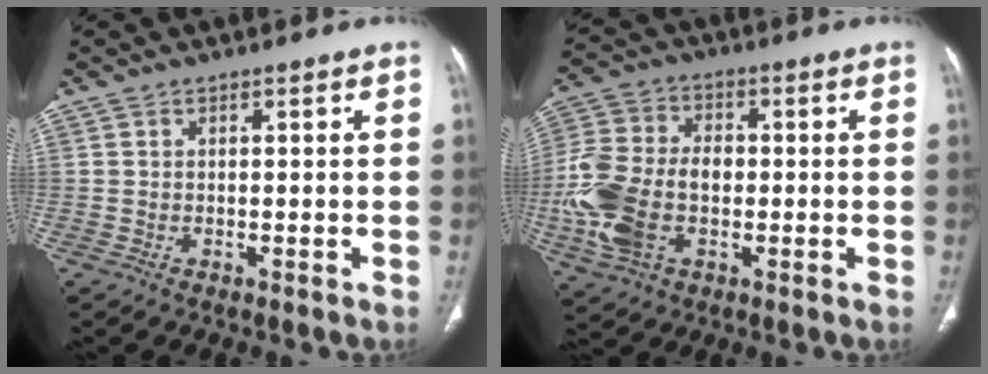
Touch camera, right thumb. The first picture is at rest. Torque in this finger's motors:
{"motor_torque": [2.44, 2.20, 1.76, -0.62, 0.21]}